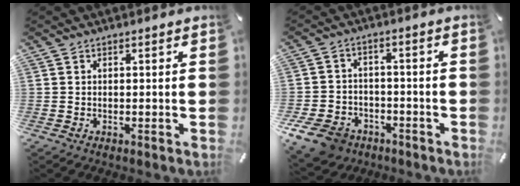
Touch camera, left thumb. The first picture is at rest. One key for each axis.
{"total": 9.3, "fx": -5.8, "fy": 6.4, "fz": 3.5, "tx": -0.081, "ty": 0.040, "tz": -0.108}